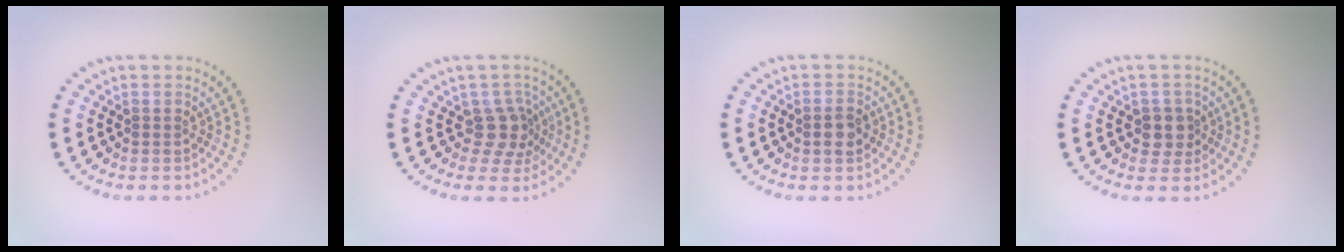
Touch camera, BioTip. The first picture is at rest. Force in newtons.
{"total": 2.9, "press": 2.2, "slide": 1.8}
{"total": 1.7, "press": 1.6, "slide": 0.3}
{"total": 2.2, "press": 1.9, "slide": 1.1}